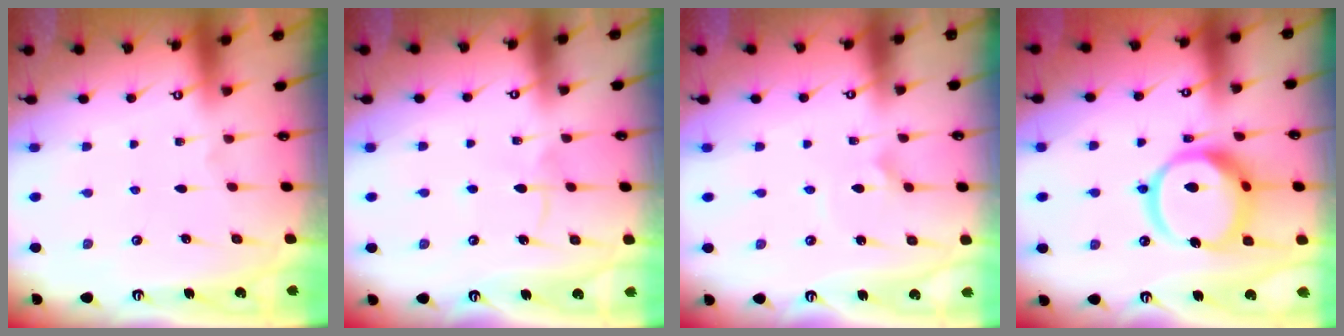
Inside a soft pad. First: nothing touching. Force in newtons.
{"total": 6.1, "press": 6.1, "slide": 0.3}
{"total": 2.4, "press": 2.4, "slide": 0.2}
{"total": 16.6, "press": 16.4, "slide": 2.2}